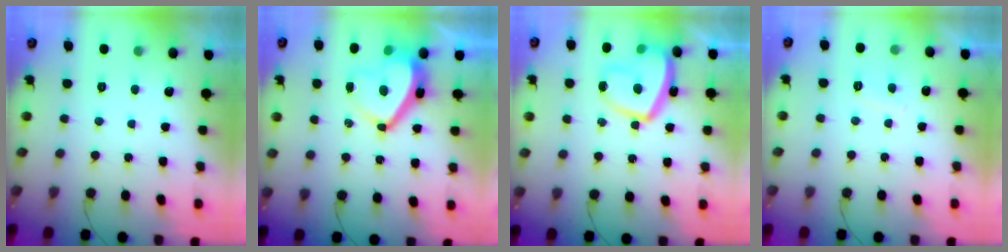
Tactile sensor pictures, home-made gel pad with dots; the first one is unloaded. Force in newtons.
{"total": 12.3, "press": 12.2, "slide": 1.4}
{"total": 14.4, "press": 14.3, "slide": 1.4}
{"total": 2.6, "press": 2.4, "slide": 0.8}